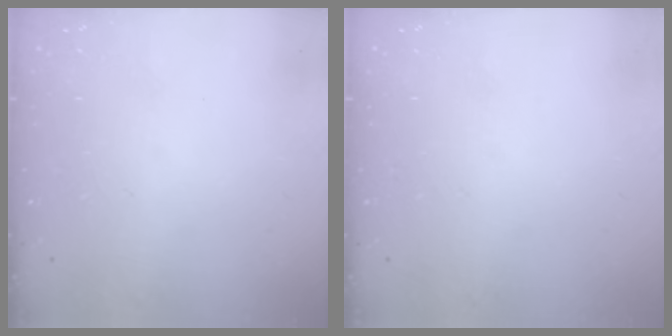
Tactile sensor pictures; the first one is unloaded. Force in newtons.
{"total": 0.0}